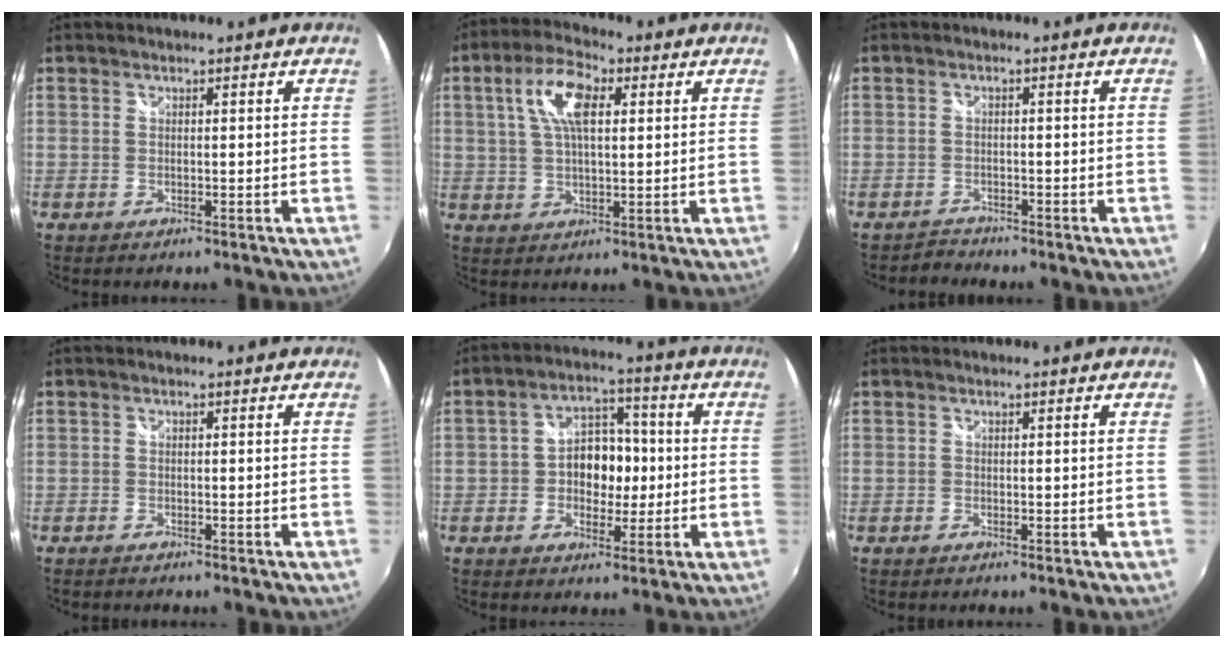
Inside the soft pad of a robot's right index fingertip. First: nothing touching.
{"total": 9.2, "force": [2.9, 4.0, 7.8], "torque": [-0.151, 0.020, 0.052]}
{"total": 1.9, "force": [-1.8, 0.6, -0.4], "torque": [0.001, 0.003, -0.034]}
{"total": 1.0, "force": [-0.9, 0.3, 0.2], "torque": [-0.009, -0.004, -0.019]}
{"total": 8.2, "force": [-1.0, 6.4, 5.1], "torque": [-0.090, 0.020, -0.015]}
{"total": 0.0}